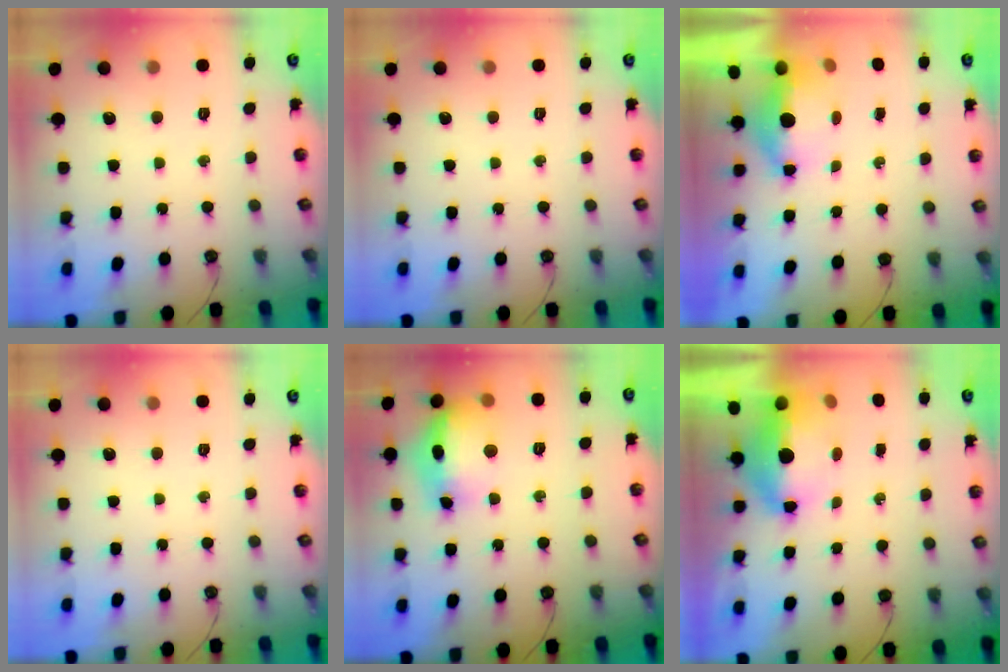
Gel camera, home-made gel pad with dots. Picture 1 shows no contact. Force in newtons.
{"total": 0.0}
{"total": 7.7, "press": 5.5, "slide": 5.4}
{"total": 0.0}
{"total": 17.4, "press": 17.3, "slide": 2.0}
{"total": 16.0, "press": 9.7, "slide": 12.6}